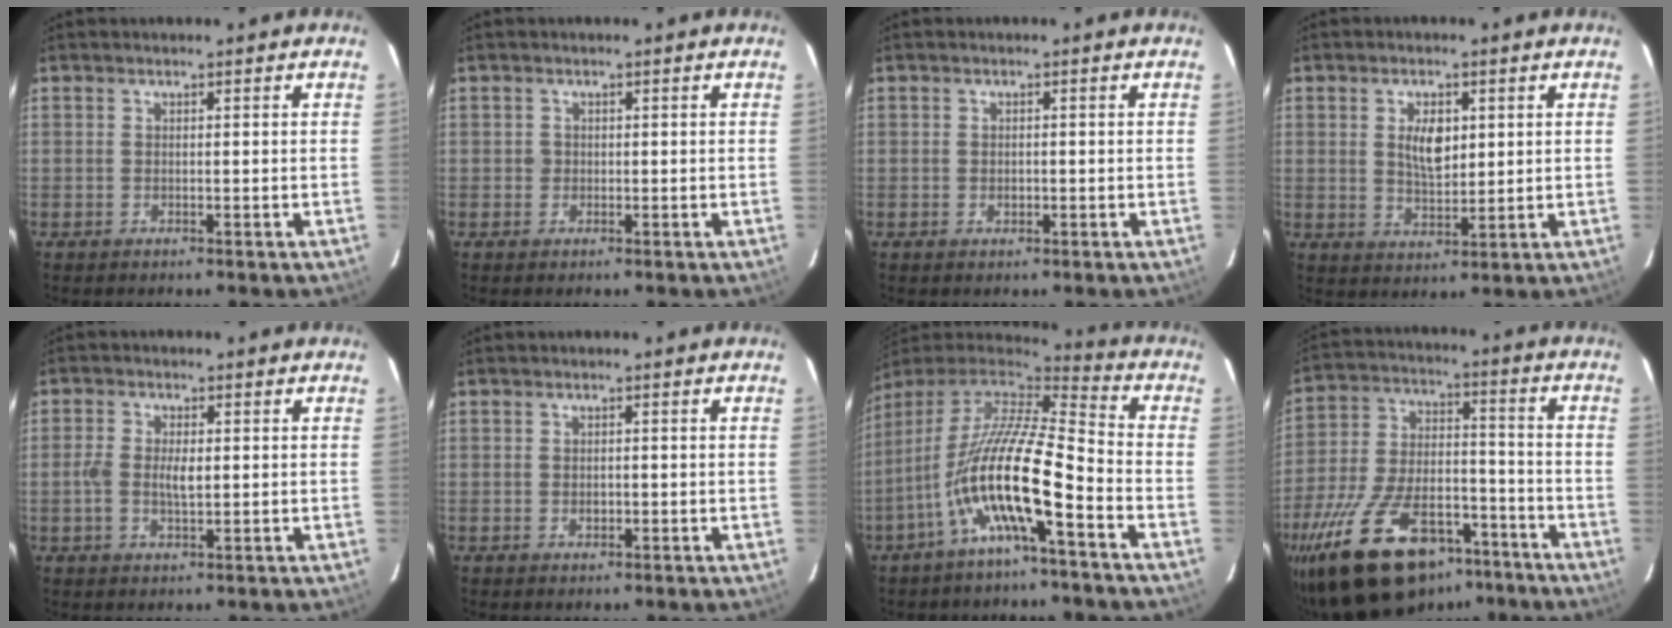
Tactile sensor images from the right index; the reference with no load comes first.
{"total": 1.1, "force": [-0.2, 1.1, 0.0], "torque": [0.006, 0.001, -0.002]}
{"total": 1.1, "force": [-0.2, 1.0, 0.5], "torque": [-0.006, 0.002, -0.002]}
{"total": 6.1, "force": [1.5, 3.2, 4.9], "torque": [-0.084, 0.001, 0.031]}
{"total": 4.6, "force": [-0.4, 2.3, 4.0], "torque": [-0.078, 0.000, -0.010]}
{"total": 1.4, "force": [-0.2, 1.2, 0.6], "torque": [-0.009, 0.002, -0.003]}
{"total": 16.2, "force": [-6.5, 2.6, 14.6], "torque": [-0.261, -0.017, -0.128]}
{"total": 26.1, "force": [-17.3, 12.2, 15.4], "torque": [-0.303, -0.014, -0.267]}